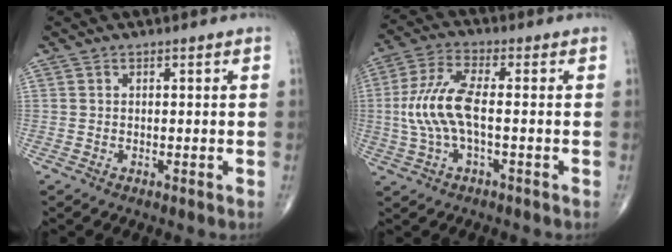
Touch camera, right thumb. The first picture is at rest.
{"total": 10.2, "force": [-0.7, 3.6, 9.5], "torque": [-0.225, 0.021, -0.015]}